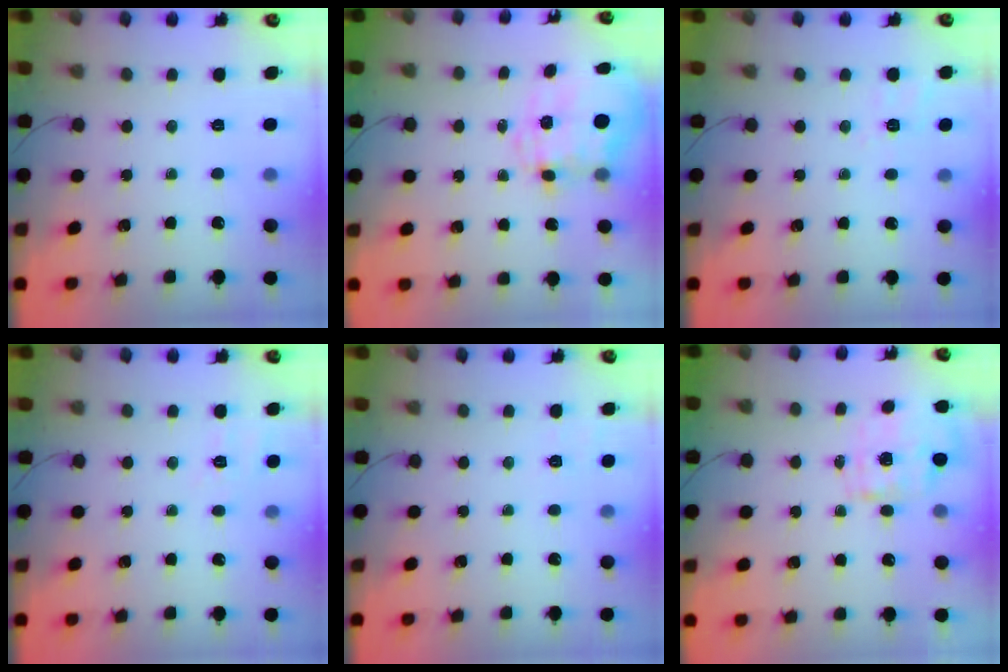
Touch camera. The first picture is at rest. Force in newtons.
{"total": 10.7, "press": 10.6, "slide": 1.6}
{"total": 2.2, "press": 0.9, "slide": 2.0}
{"total": 7.9, "press": 7.6, "slide": 2.3}
{"total": 7.2, "press": 6.9, "slide": 1.9}
{"total": 1.7, "press": 1.6, "slide": 0.5}